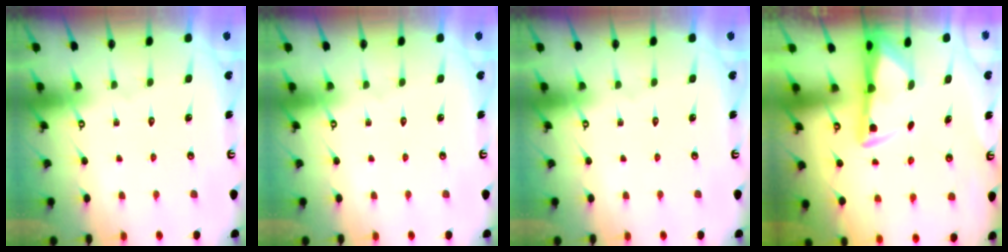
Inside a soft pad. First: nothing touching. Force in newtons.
{"total": 0.0}
{"total": 0.0}
{"total": 2.8, "press": 2.8, "slide": 0.5}